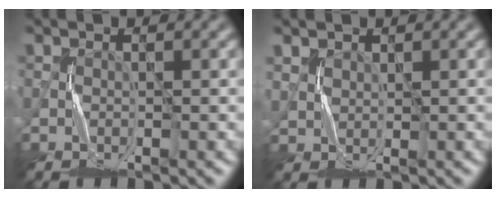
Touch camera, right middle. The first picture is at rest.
{"total": 1.8, "force": [1.5, 1.0, 0.0], "torque": [-0.010, 0.001, 0.032]}